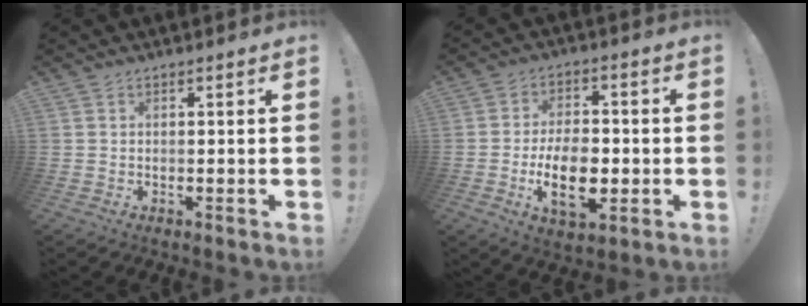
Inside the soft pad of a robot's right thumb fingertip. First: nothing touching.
{"total": 14.4, "force": [-3.5, 8.2, 11.4], "torque": [-0.196, 0.000, -0.063]}